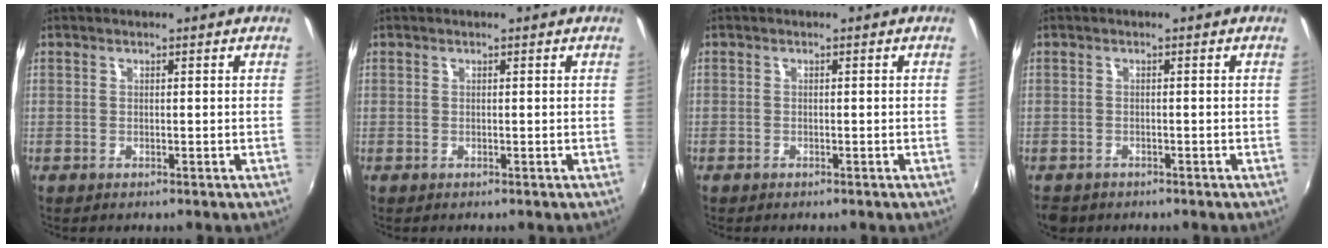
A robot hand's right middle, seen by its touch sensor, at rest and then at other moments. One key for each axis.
{"total": 0.0}
{"total": 0.0}
{"total": 3.5, "fx": -2.5, "fy": 2.0, "fz": 1.2, "tx": -0.036, "ty": -0.011, "tz": -0.040}